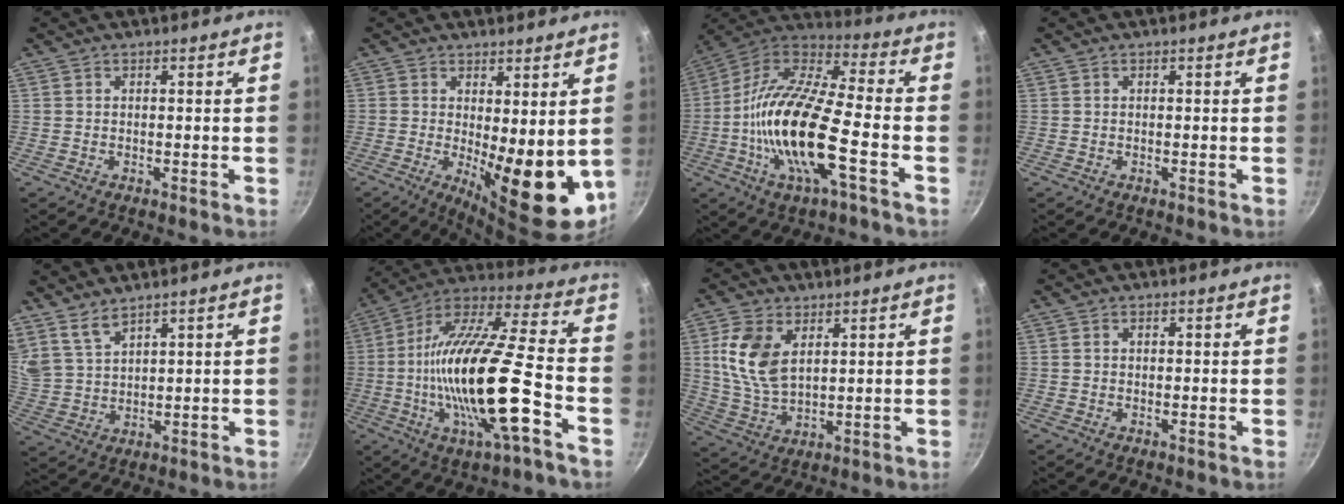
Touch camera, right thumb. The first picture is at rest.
{"total": 12.2, "force": [0.2, 4.4, 11.4], "torque": [-0.133, -0.026, 0.015]}
{"total": 21.0, "force": [-5.5, 6.5, 19.2], "torque": [-0.369, 0.033, -0.124]}
{"total": 0.0}
{"total": 6.3, "force": [5.2, 2.0, 2.8], "torque": [-0.050, -0.030, 0.119]}
{"total": 23.9, "force": [-5.9, 5.7, 22.5], "torque": [-0.408, 0.020, -0.116]}
{"total": 11.4, "force": [3.6, 6.9, 8.3], "torque": [-0.158, -0.019, 0.077]}
{"total": 0.9, "force": [0.1, 0.7, 0.5], "torque": [-0.006, 0.005, 0.002]}